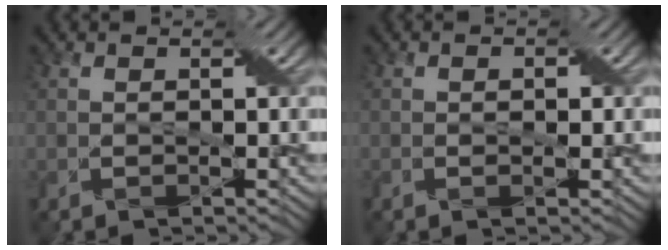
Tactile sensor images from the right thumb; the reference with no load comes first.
{"total": 1.0, "force": [-0.2, 0.6, 0.8], "torque": [-0.009, -0.001, -0.004]}